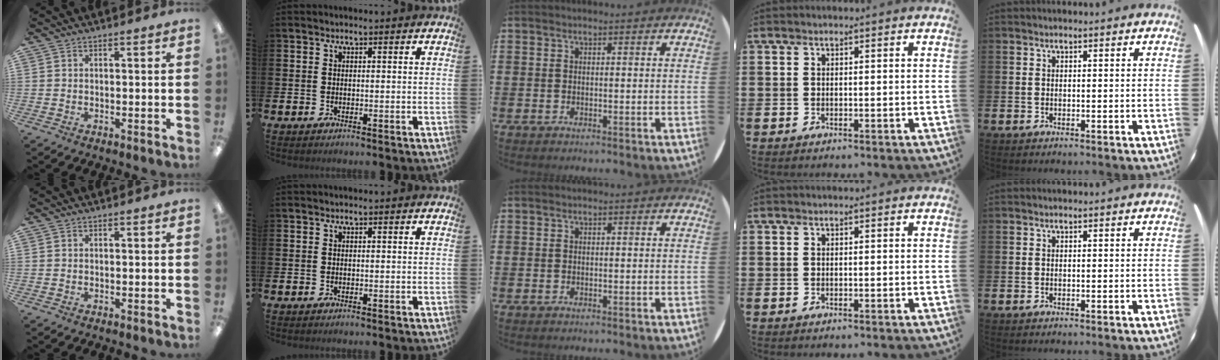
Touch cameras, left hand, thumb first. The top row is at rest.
{}